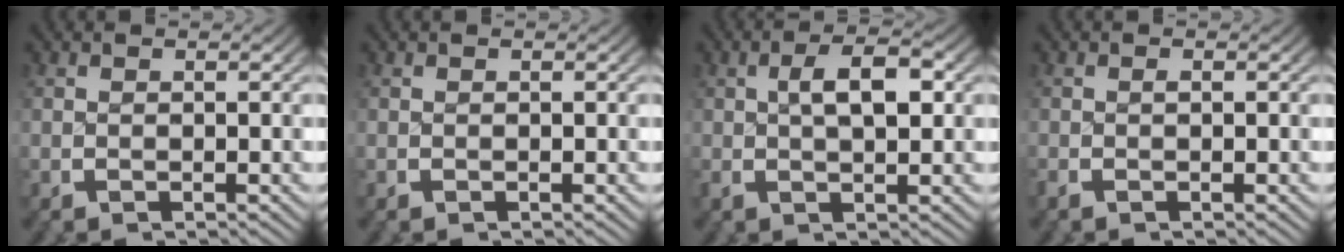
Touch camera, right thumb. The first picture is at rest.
{"total": 0.0}
{"total": 4.1, "force": [0.3, 1.8, 3.6], "torque": [-0.058, 0.009, 0.001]}
{"total": 0.8, "force": [-0.5, 0.5, 0.4], "torque": [-0.014, -0.002, -0.011]}